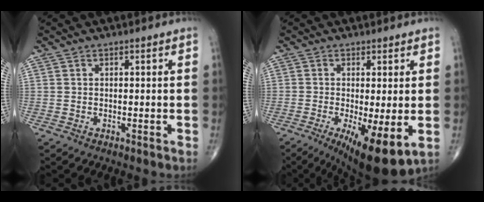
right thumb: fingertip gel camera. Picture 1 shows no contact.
{"total": 11.7, "force": [-3.3, 3.3, 10.7], "torque": [-0.171, -0.023, -0.043]}